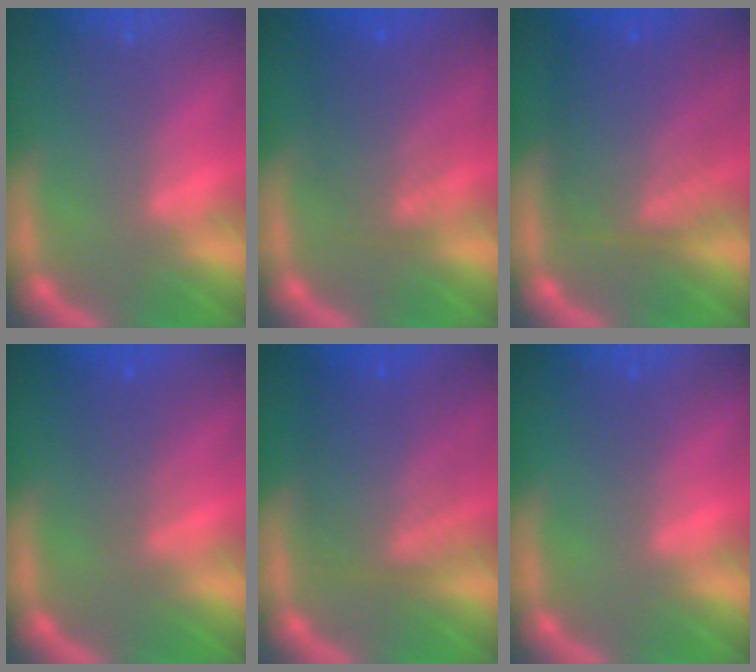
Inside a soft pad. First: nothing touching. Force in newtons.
{"total": 5.1}
{"total": 8.0}
{"total": 2.5}
{"total": 7.0}
{"total": 1.0}